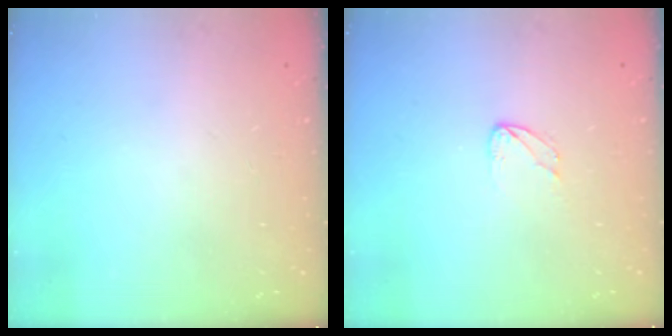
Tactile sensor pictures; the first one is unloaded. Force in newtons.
{"total": 3.9, "press": 3.8, "slide": 0.3}